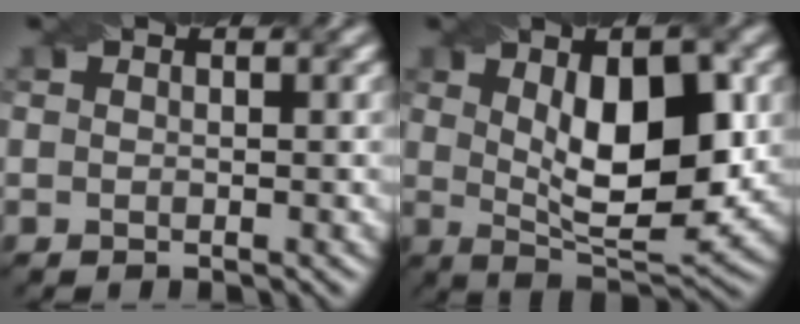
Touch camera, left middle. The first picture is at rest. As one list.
[{"total": 10.1, "force": [1.8, 3.7, 9.2], "torque": [-0.137, -0.001, 0.031]}]